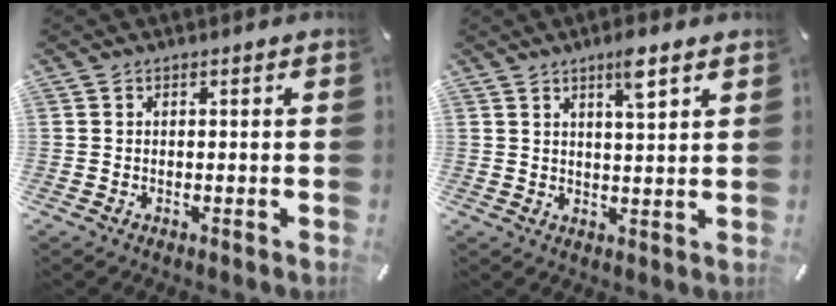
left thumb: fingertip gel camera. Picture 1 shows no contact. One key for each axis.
{"total": 5.7, "fx": 3.6, "fy": 0.8, "fz": 4.3, "tx": -0.069, "ty": -0.015, "tz": 0.054}